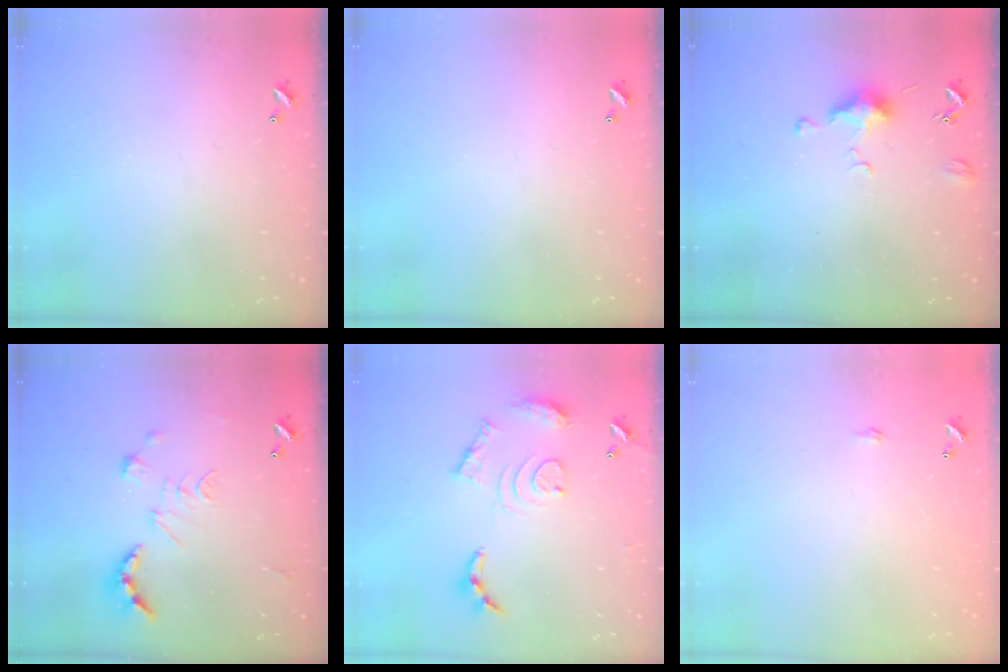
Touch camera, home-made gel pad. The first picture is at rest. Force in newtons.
{"total": 0.0}
{"total": 5.9, "press": 5.8, "slide": 0.9}
{"total": 2.5, "press": 2.0, "slide": 1.5}
{"total": 13.0, "press": 12.9, "slide": 1.1}
{"total": 0.6, "press": 0.6, "slide": 0.2}